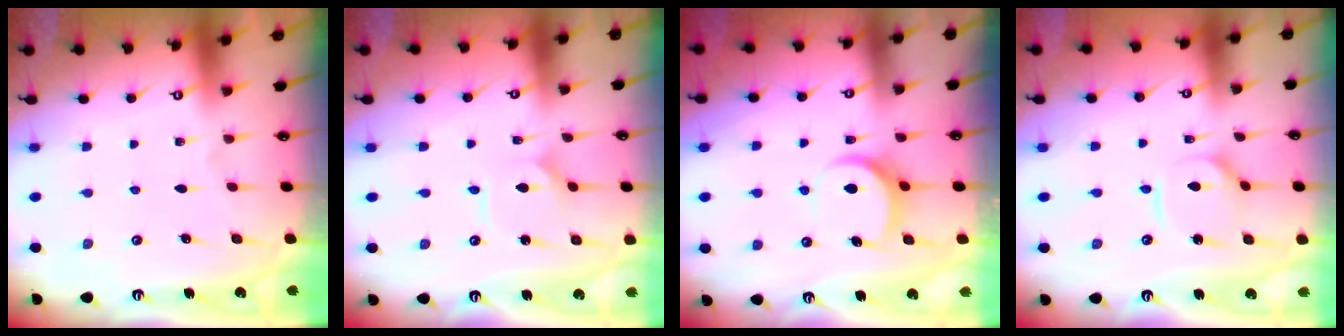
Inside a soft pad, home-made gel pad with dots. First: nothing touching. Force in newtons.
{"total": 2.4, "press": 2.4, "slide": 0.2}
{"total": 8.2, "press": 8.1, "slide": 1.1}
{"total": 6.9, "press": 6.9, "slide": 0.4}